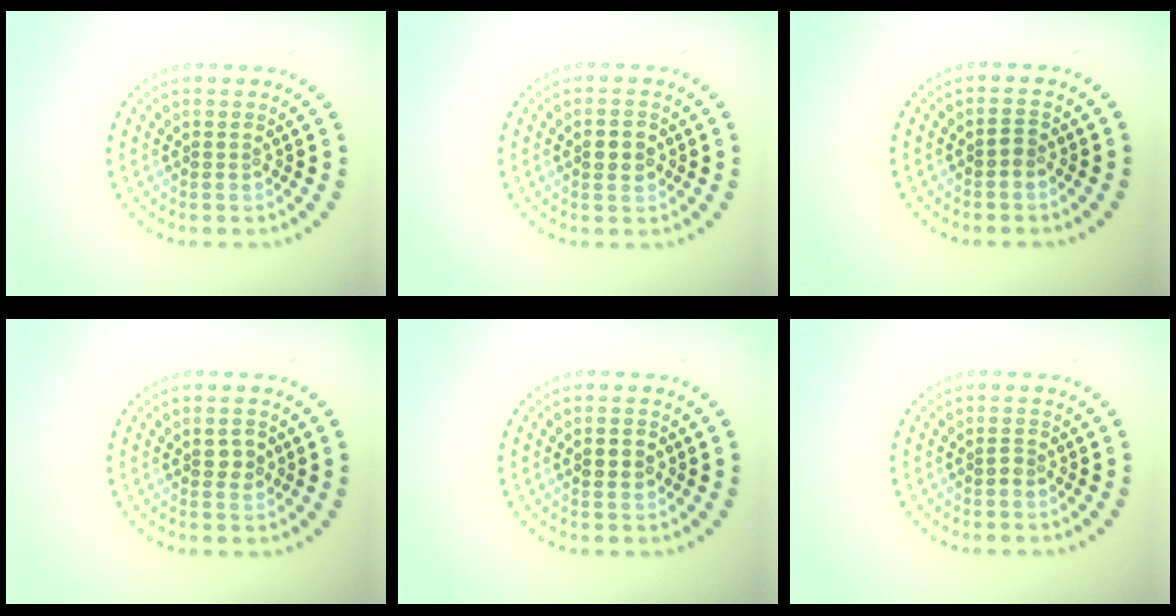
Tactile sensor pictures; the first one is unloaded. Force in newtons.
{"total": 2.5, "press": 2.5, "slide": 0.0}
{"total": 0.8, "press": 0.7, "slide": 0.4}
{"total": 1.3, "press": 1.3, "slide": 0.1}
{"total": 2.1, "press": 2.1, "slide": 0.1}
{"total": 0.6, "press": 0.5, "slide": 0.4}